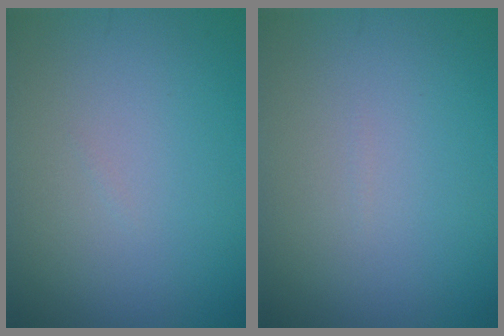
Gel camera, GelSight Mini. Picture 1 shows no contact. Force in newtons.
{"total": 0.0}